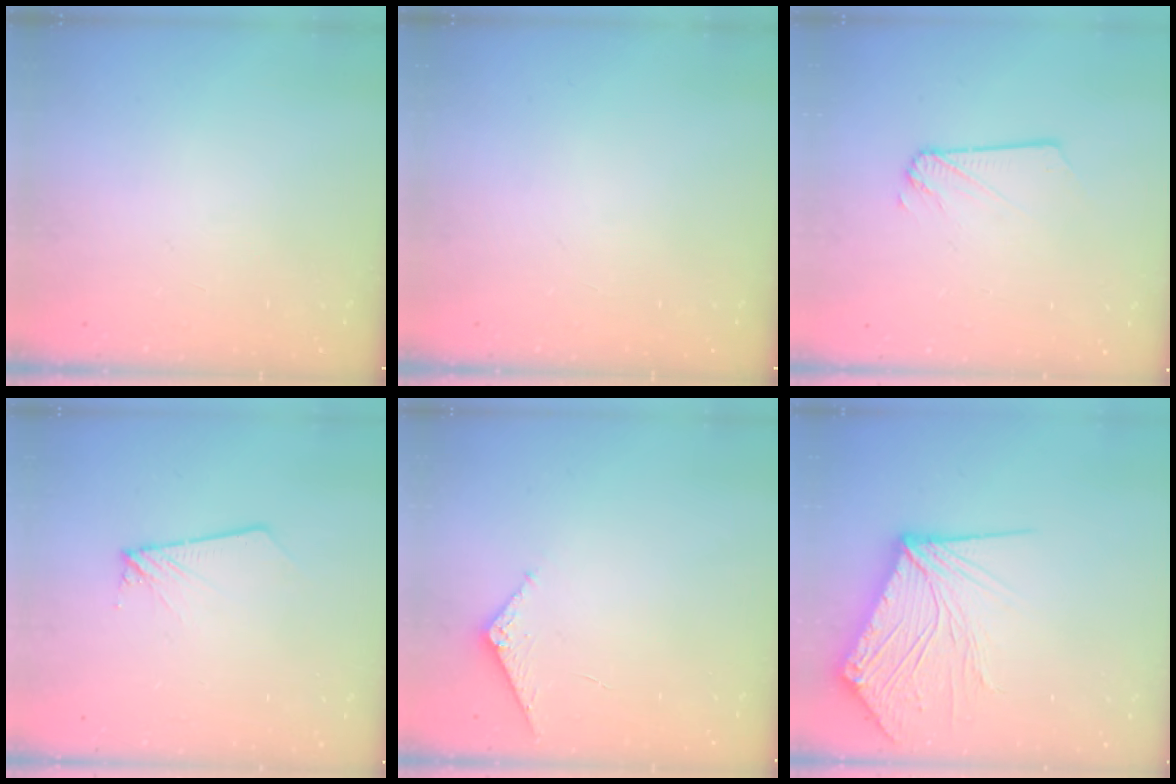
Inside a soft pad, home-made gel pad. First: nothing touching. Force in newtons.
{"total": 0.0}
{"total": 2.2, "press": 2.2, "slide": 0.0}
{"total": 2.2, "press": 2.2, "slide": 0.3}
{"total": 5.9, "press": 5.8, "slide": 0.6}
{"total": 16.3, "press": 16.2, "slide": 2.4}